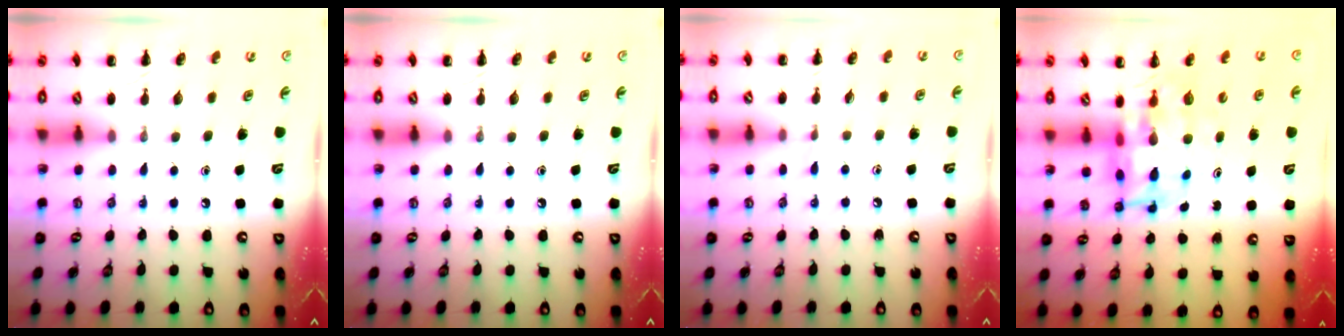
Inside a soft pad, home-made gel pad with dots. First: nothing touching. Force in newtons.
{"total": 0.0}
{"total": 2.9, "press": 2.6, "slide": 1.2}
{"total": 8.2, "press": 7.7, "slide": 2.9}